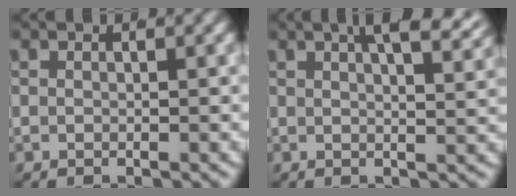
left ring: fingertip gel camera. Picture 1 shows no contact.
{"total": 5.3, "force": [3.6, 1.0, 3.8], "torque": [-0.050, 0.011, 0.052]}